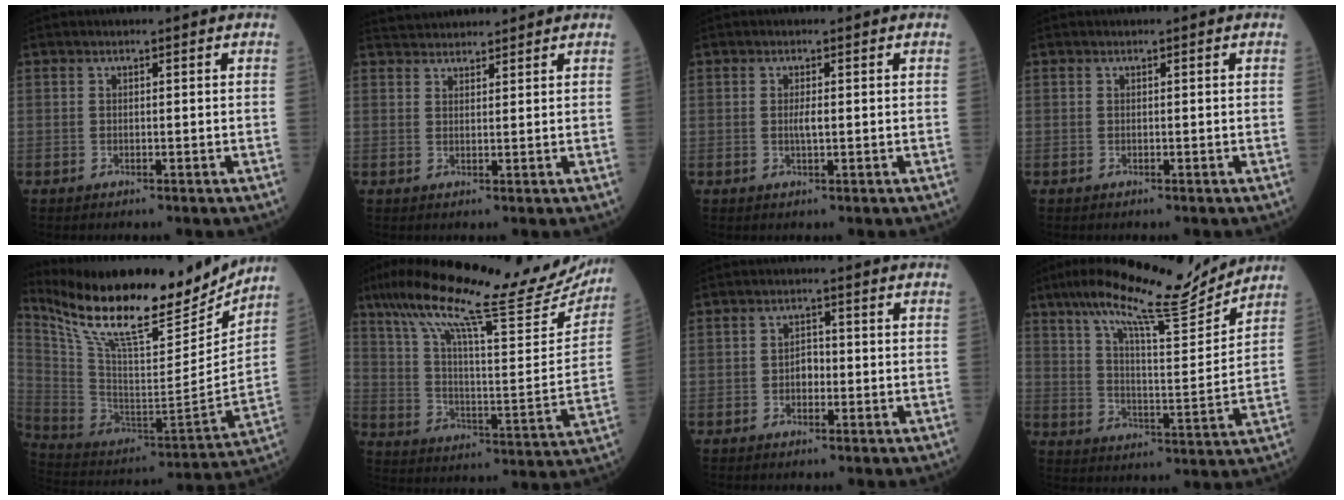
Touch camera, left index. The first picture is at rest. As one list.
[{"total": 5.6, "force": [5.4, 0.9, 1.0], "torque": [-0.017, 0.036, 0.087]}, {"total": 1.5, "force": [0.0, 0.3, 1.5], "torque": [-0.032, 0.000, 0.002]}, {"total": 0.0}, {"total": 24.3, "force": [19.6, 5.4, 13.3], "torque": [-0.245, -0.013, 0.323]}, {"total": 27.8, "force": [23.3, 3.2, 14.8], "torque": [-0.252, -0.020, 0.327]}, {"total": 2.2, "force": [-0.5, 1.4, 1.6], "torque": [-0.022, 0.007, -0.011]}, {"total": 16.2, "force": [14.0, 1.2, 8.2], "torque": [-0.143, 0.000, 0.217]}]